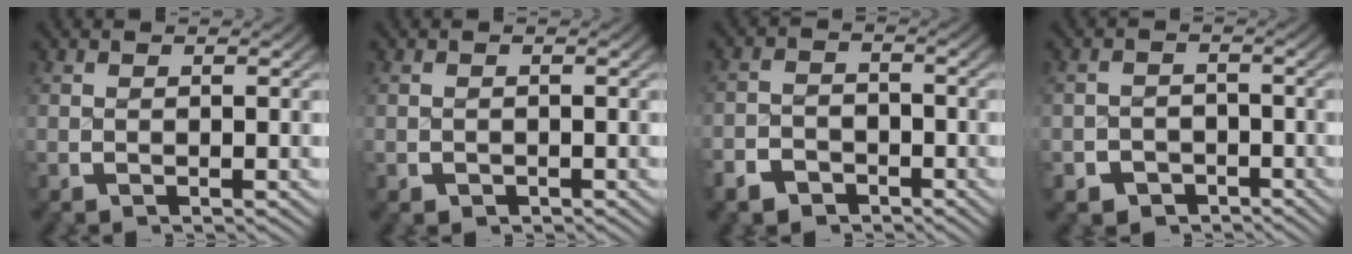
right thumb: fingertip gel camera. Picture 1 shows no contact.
{"total": 1.0, "force": [-0.7, 0.8, 0.1], "torque": [-0.002, -0.007, -0.007]}
{"total": 4.0, "force": [-2.9, 2.7, 0.7], "torque": [-0.002, -0.013, -0.050]}
{"total": 4.6, "force": [-3.2, 3.3, 0.8], "torque": [-0.001, -0.024, -0.050]}